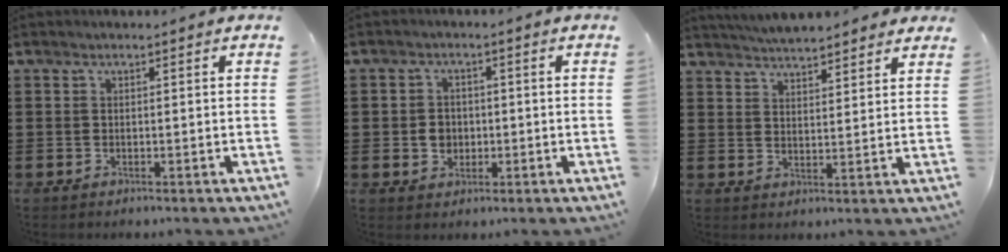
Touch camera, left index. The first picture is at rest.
{"total": 3.0, "force": [-0.3, 2.6, 1.5], "torque": [-0.029, 0.001, -0.010]}
{"total": 4.3, "force": [4.2, 0.1, 0.6], "torque": [-0.024, -0.013, 0.077]}